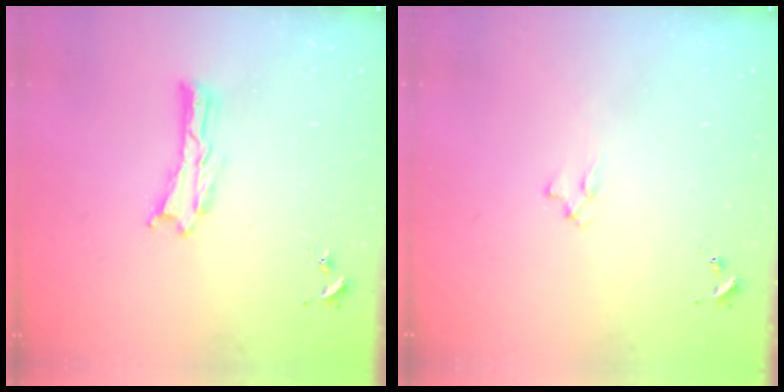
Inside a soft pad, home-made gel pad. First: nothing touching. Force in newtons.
{"total": 1.3, "press": 1.3, "slide": 0.3}